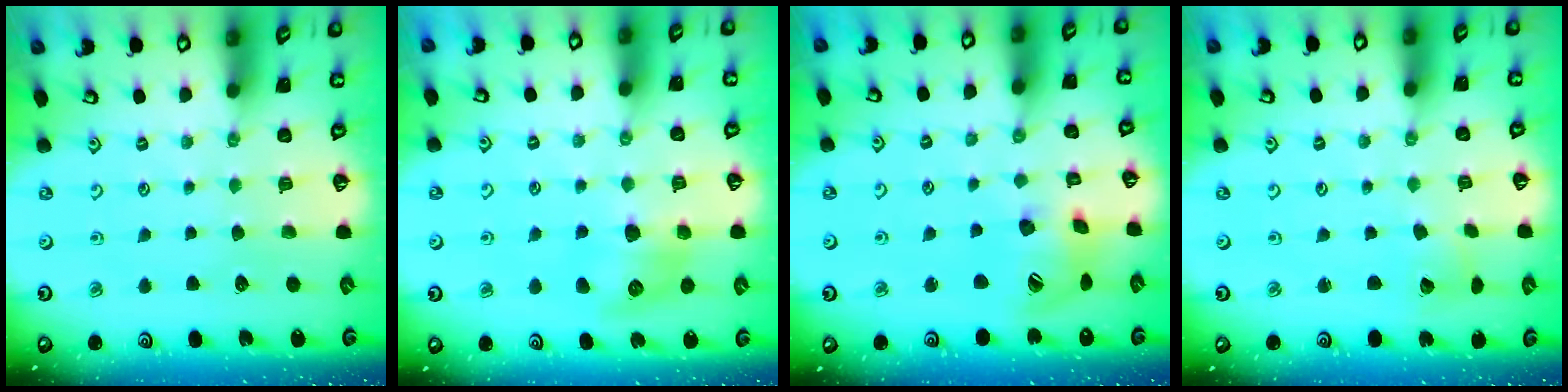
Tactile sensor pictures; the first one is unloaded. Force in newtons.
{"total": 9.7, "press": 9.7, "slide": 0.4}
{"total": 15.3, "press": 15.1, "slide": 2.2}
{"total": 1.9, "press": 1.9, "slide": 0.3}